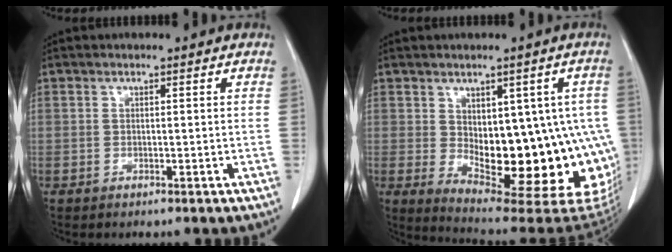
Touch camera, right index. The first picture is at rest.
{"total": 19.8, "force": [-2.3, 8.7, 17.7], "torque": [-0.152, 0.005, 0.000]}